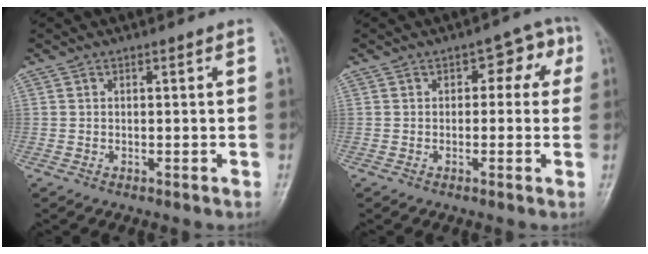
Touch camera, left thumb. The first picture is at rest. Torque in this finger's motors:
{"motor_torque": [-0.16, 0.42, -0.15, 0.02, 0.06]}